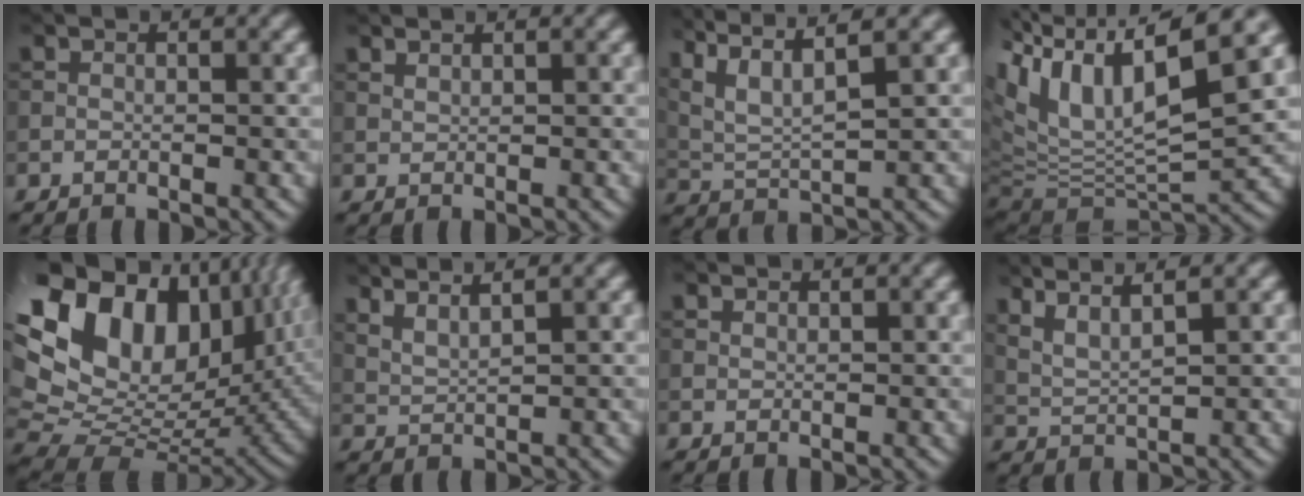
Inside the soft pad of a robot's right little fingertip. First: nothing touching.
{"total": 0.7, "force": [0.6, 0.1, 0.2], "torque": [-0.005, 0.000, 0.014]}
{"total": 8.3, "force": [5.7, 2.2, 5.6], "torque": [-0.124, 0.033, 0.082]}
{"total": 12.7, "force": [4.5, 4.3, 11.1], "torque": [-0.209, 0.008, 0.080]}
{"total": 21.8, "force": [8.7, 13.8, 14.5], "torque": [-0.294, 0.055, 0.171]}
{"total": 3.7, "force": [2.9, 0.8, 2.1], "torque": [-0.028, 0.010, 0.044]}
{"total": 0.6, "force": [0.6, 0.3, 0.1], "torque": [0.000, 0.000, 0.013]}
{"total": 4.7, "force": [3.5, 1.1, 2.9], "torque": [-0.047, 0.017, 0.050]}